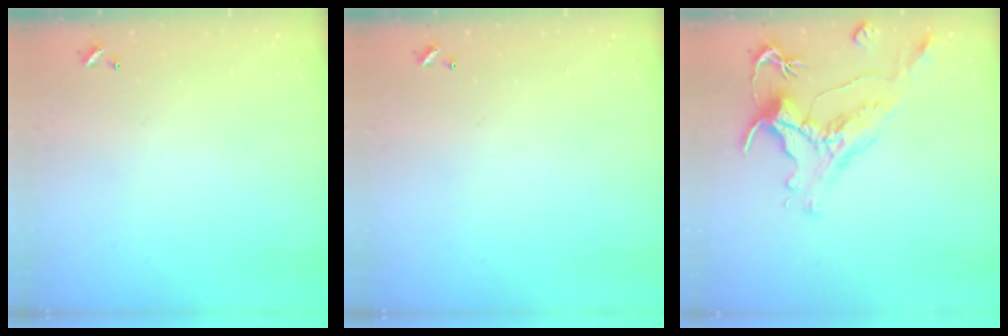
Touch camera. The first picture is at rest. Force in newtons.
{"total": 0.0}
{"total": 1.6, "press": 0.9, "slide": 1.3}